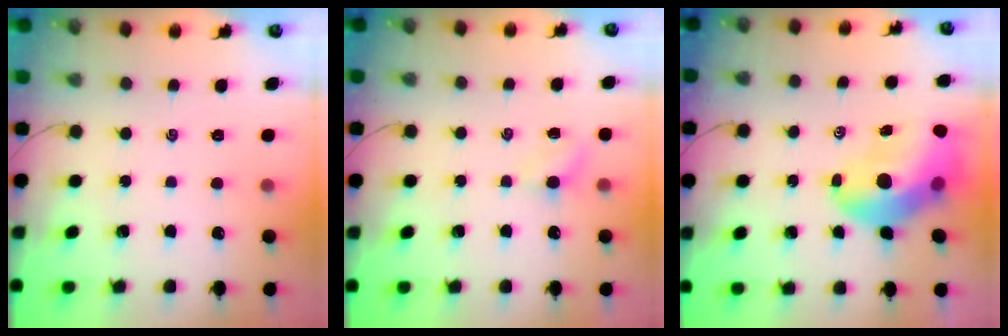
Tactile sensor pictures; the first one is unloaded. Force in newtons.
{"total": 3.0, "press": 2.8, "slide": 0.9}
{"total": 13.9, "press": 13.4, "slide": 3.7}